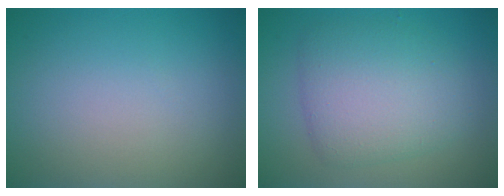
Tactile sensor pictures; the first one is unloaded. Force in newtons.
{"total": 5.4, "press": 5.4, "slide": 0.0}